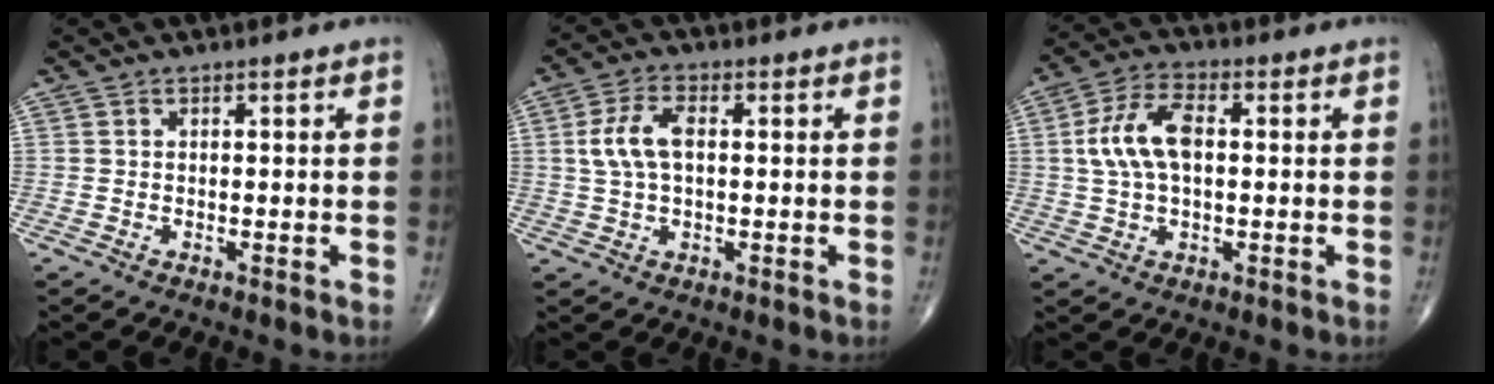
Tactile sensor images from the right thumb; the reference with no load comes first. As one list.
[{"total": 6.8, "force": [0.9, 3.5, 5.7], "torque": [-0.125, 0.012, 0.016]}, {"total": 9.7, "force": [1.0, 5.1, 8.1], "torque": [-0.165, 0.018, 0.017]}]